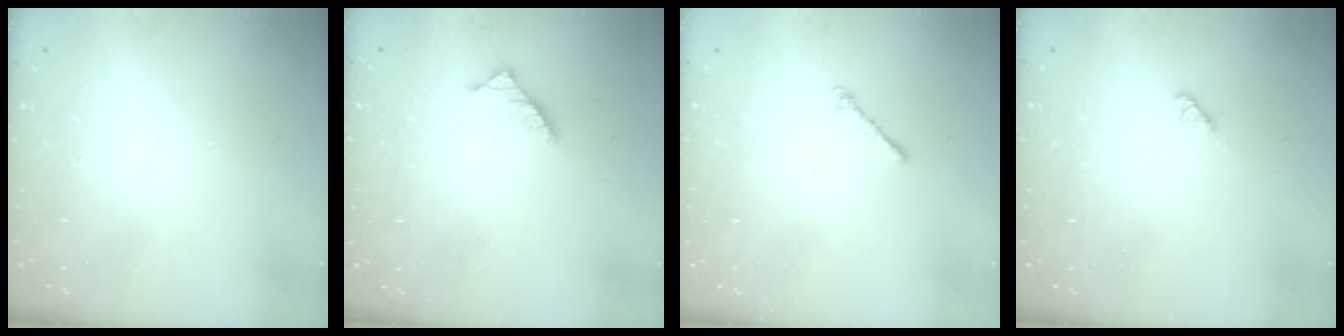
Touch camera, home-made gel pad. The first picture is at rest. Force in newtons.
{"total": 2.9, "press": 2.9, "slide": 0.4}
{"total": 1.8, "press": 1.7, "slide": 0.6}
{"total": 2.9, "press": 2.9, "slide": 0.3}